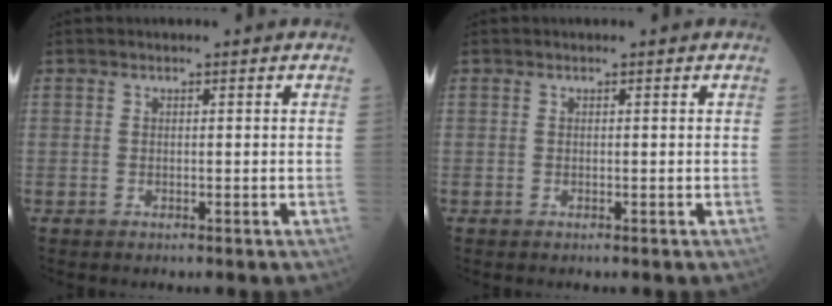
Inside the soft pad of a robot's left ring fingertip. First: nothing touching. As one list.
[{"total": 0.0}]